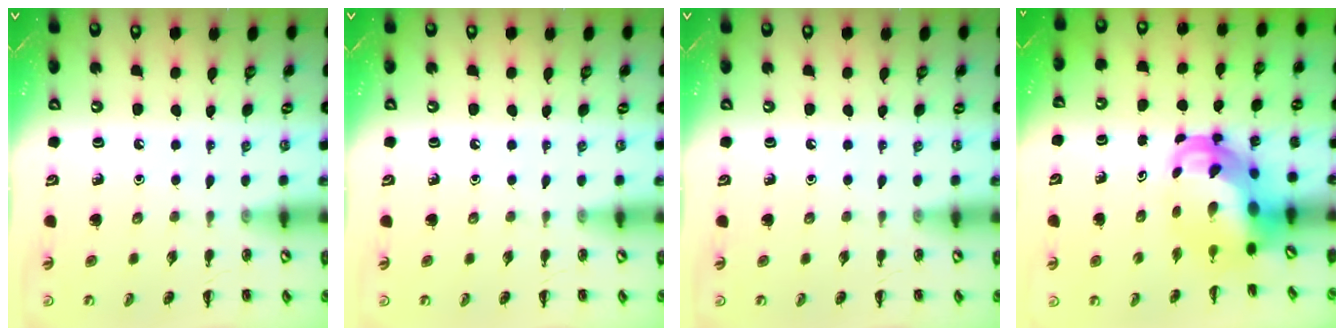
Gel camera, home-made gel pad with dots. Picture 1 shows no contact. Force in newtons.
{"total": 0.0}
{"total": 0.0}
{"total": 7.2, "press": 6.9, "slide": 1.9}